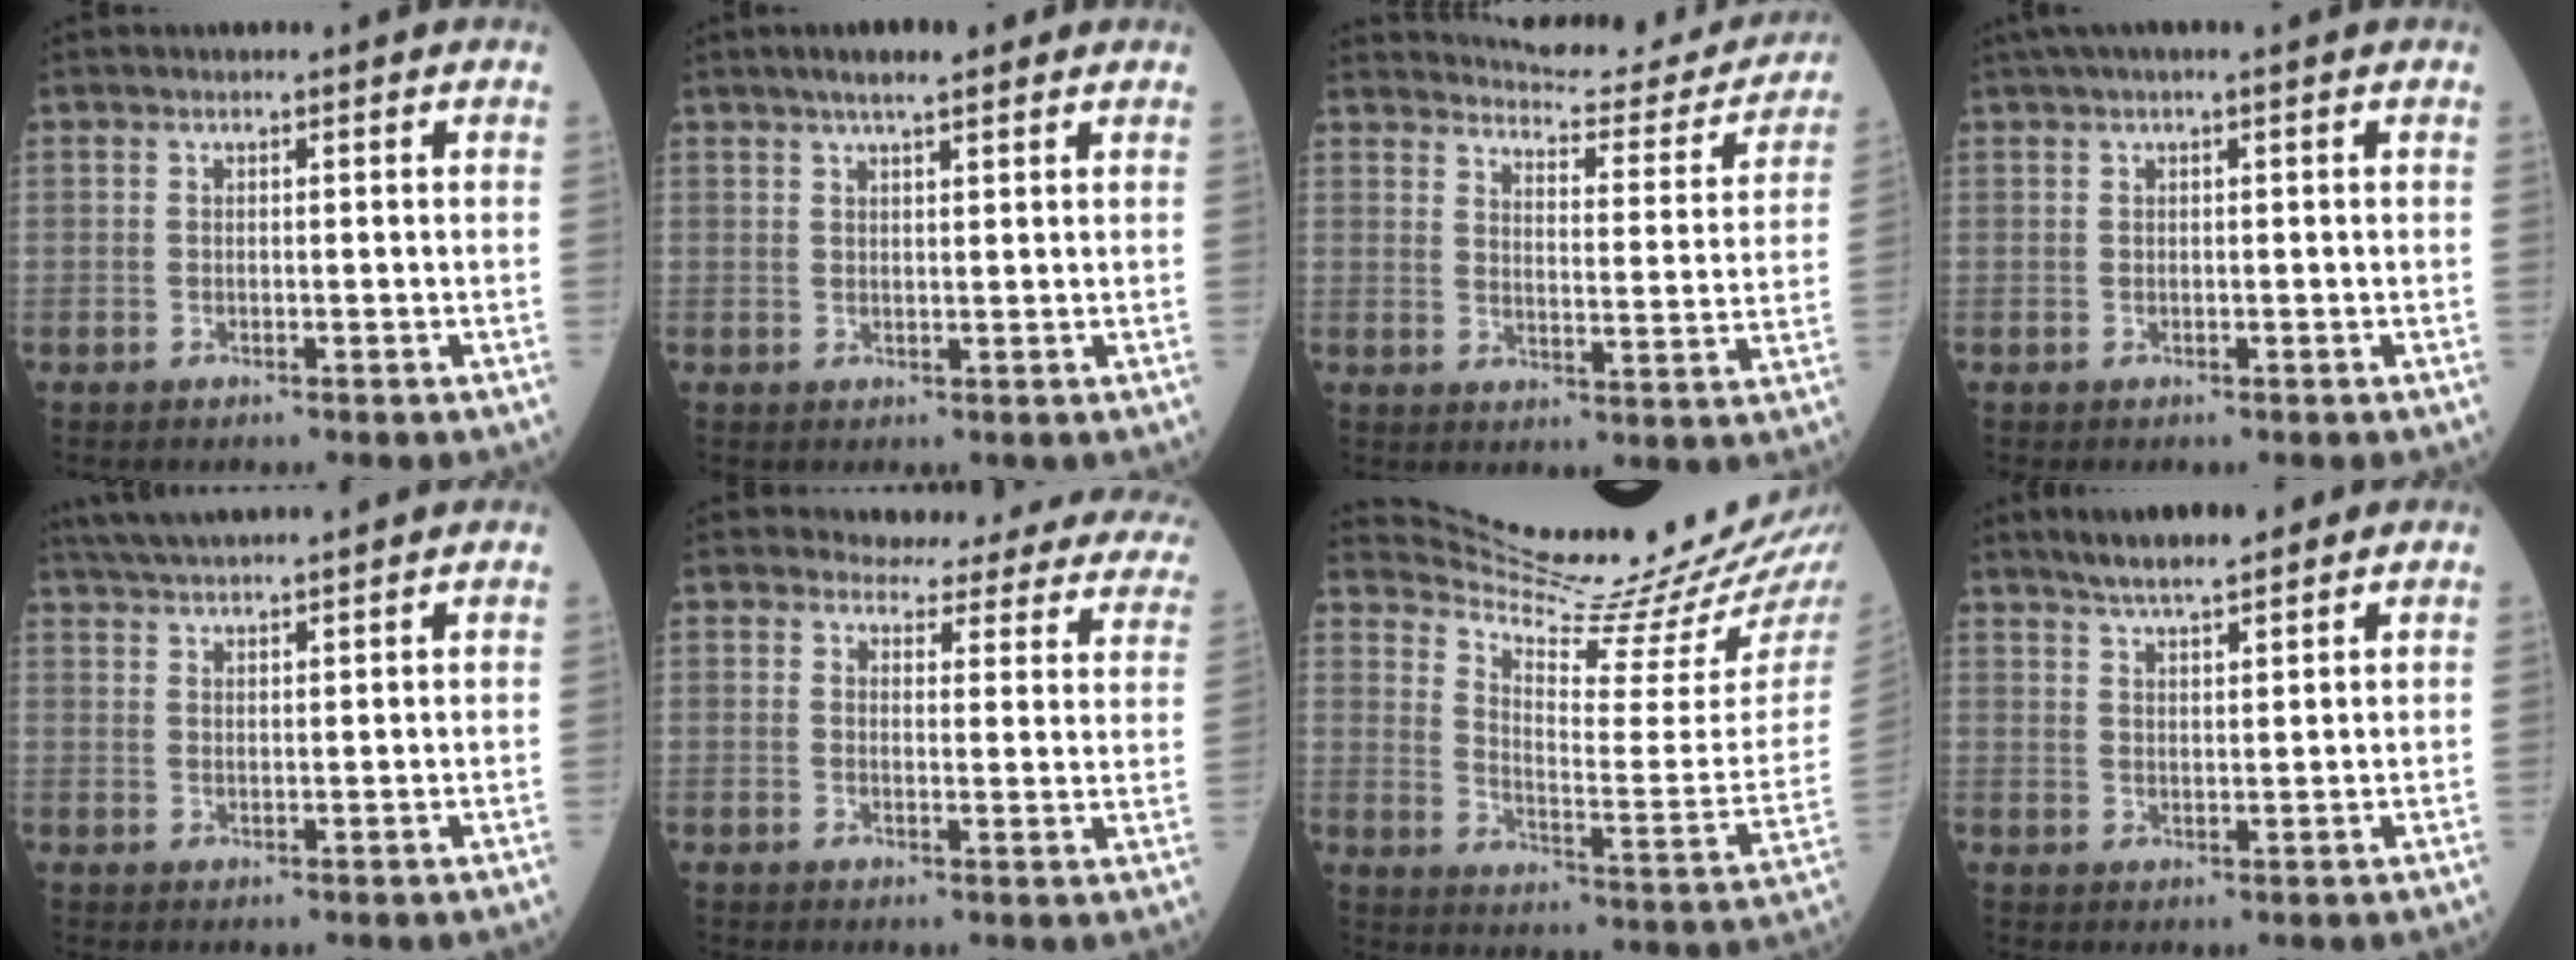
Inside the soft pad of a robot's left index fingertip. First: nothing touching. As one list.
[{"total": 4.8, "force": [3.4, 0.8, 3.2], "torque": [-0.053, 0.019, 0.054]}, {"total": 18.4, "force": [17.7, 3.2, 4.1], "torque": [-0.045, -0.045, 0.208]}, {"total": 2.2, "force": [1.1, -0.2, 1.9], "torque": [-0.043, 0.017, 0.025]}, {"total": 9.6, "force": [8.8, -0.4, 3.7], "torque": [-0.069, 0.035, 0.140]}, {"total": 17.8, "force": [16.7, 4.9, 3.9], "torque": [-0.018, -0.058, 0.160]}, {"total": 21.6, "force": [20.4, 0.2, 7.3], "torque": [-0.125, -0.096, 0.280]}, {"total": 6.8, "force": [5.7, 1.0, 3.6], "torque": [-0.061, 0.020, 0.098]}]